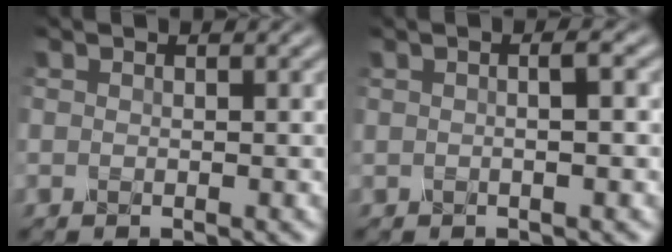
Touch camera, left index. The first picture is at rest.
{"total": 3.2, "force": [0.7, 1.4, 2.8], "torque": [-0.006, 0.014, -0.017]}